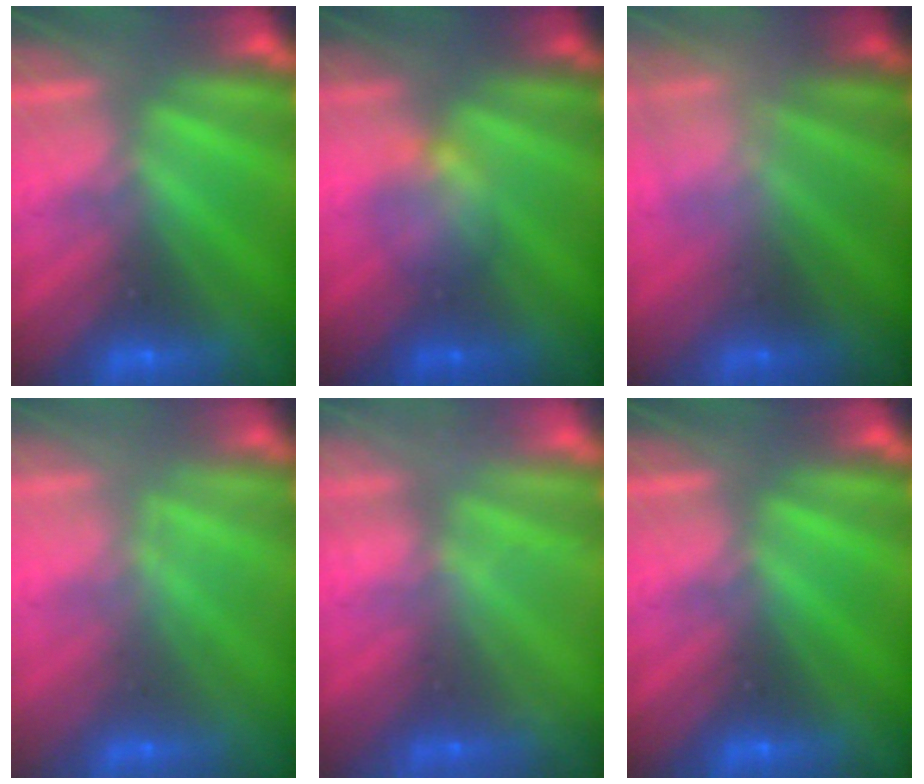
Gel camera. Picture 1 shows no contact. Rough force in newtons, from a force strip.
{"total": 2.2}
{"total": 2.3}
{"total": 2.5}
{"total": 2.3}
{"total": 0.0}